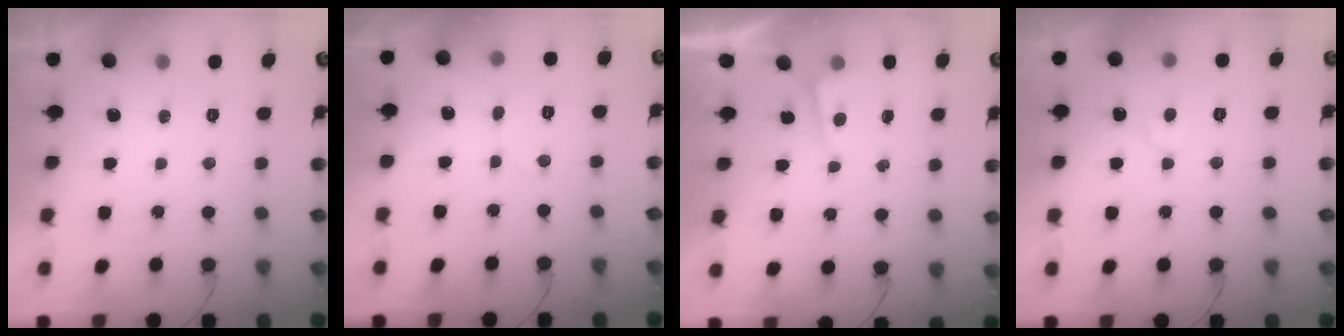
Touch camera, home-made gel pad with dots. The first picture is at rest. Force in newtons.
{"total": 1.9, "press": 1.9, "slide": 0.2}
{"total": 1.6, "press": 1.5, "slide": 0.2}
{"total": 5.0, "press": 5.0, "slide": 0.2}